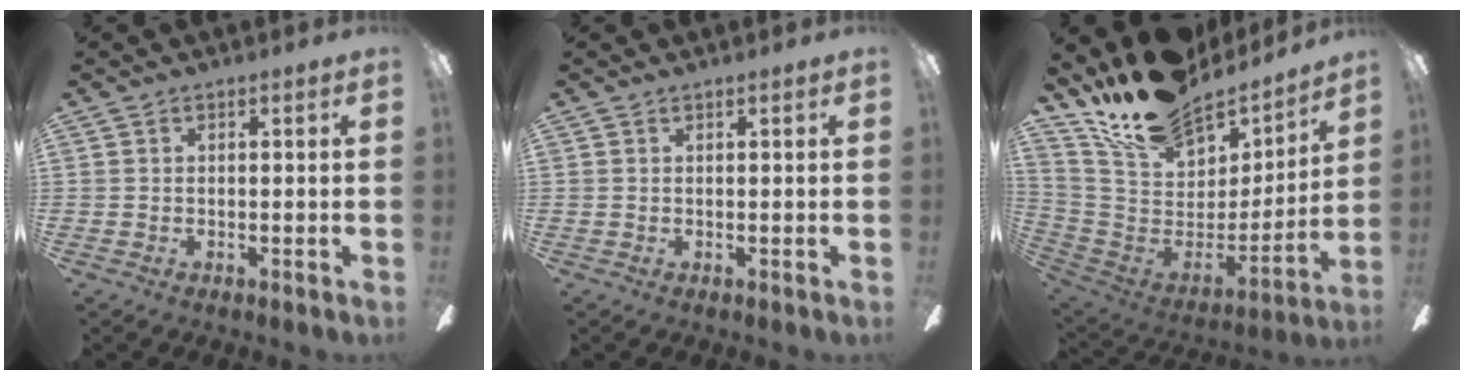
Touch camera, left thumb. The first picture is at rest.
{"total": 0.0}
{"total": 20.7, "force": [17.0, 9.0, 7.7], "torque": [-0.146, -0.119, 0.308]}